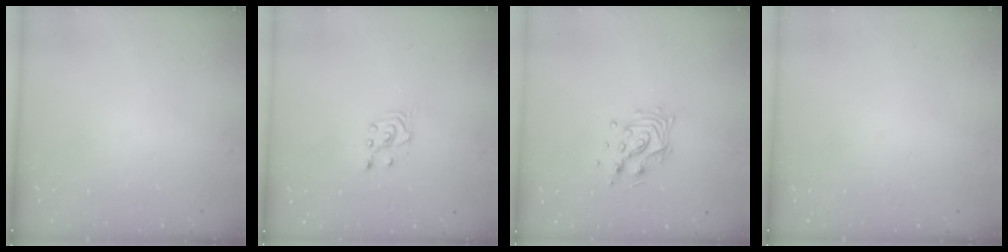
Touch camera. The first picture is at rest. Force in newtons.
{"total": 2.5, "press": 2.4, "slide": 0.7}
{"total": 10.9, "press": 10.8, "slide": 0.9}
{"total": 0.0}